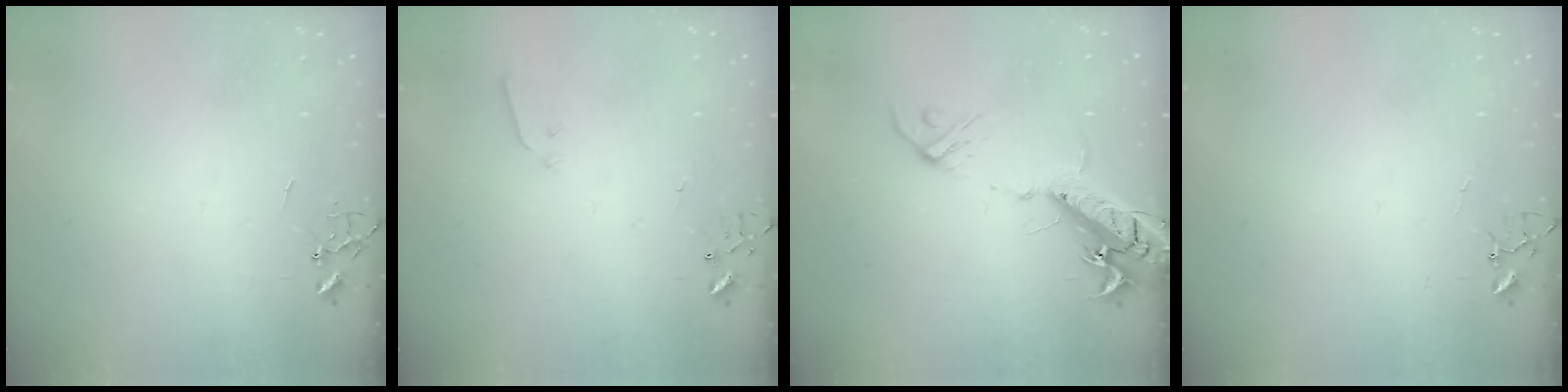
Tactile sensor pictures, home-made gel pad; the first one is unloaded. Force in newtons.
{"total": 3.0, "press": 2.9, "slide": 0.7}
{"total": 17.4, "press": 17.0, "slide": 3.7}
{"total": 3.4, "press": 3.4, "slide": 0.4}